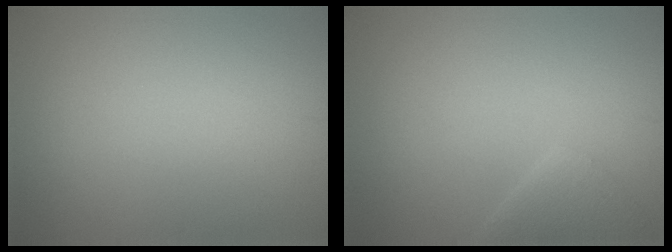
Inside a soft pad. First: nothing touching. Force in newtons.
{"total": 1.6, "press": 1.6, "slide": 0.0}